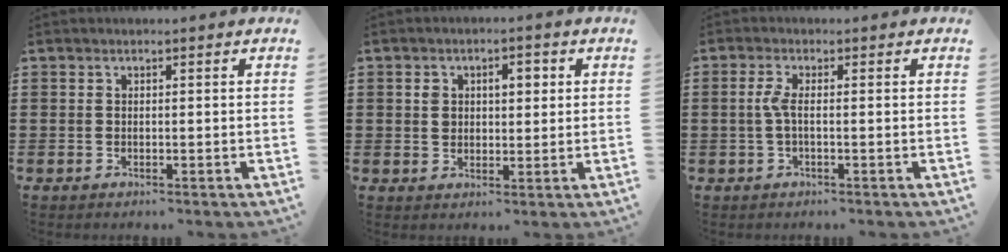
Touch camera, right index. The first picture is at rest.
{"total": 3.2, "force": [0.6, 2.2, 2.3], "torque": [-0.044, 0.009, 0.006]}
{"total": 2.8, "force": [-0.3, 0.4, 2.7], "torque": [-0.066, -0.006, -0.013]}